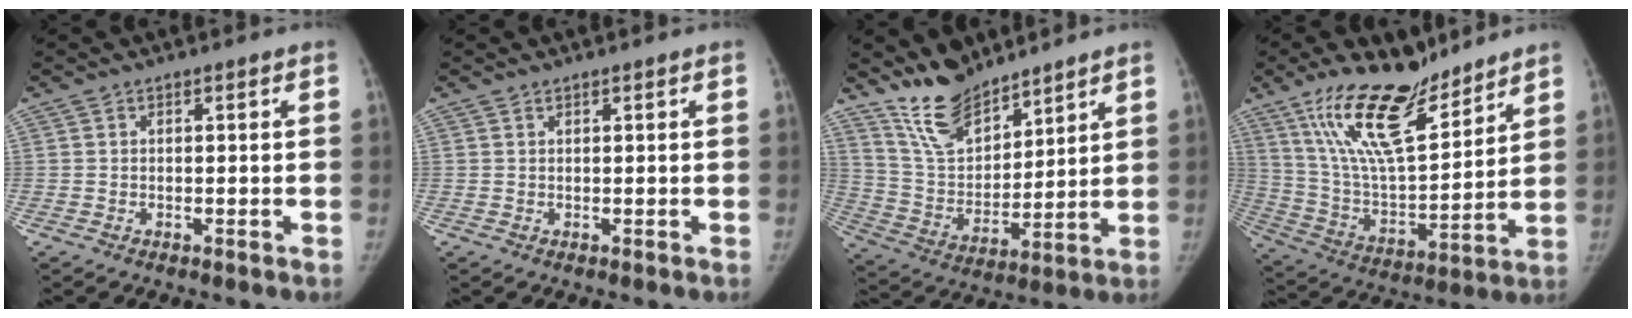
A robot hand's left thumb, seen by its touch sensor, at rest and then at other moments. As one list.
[{"total": 0.0}, {"total": 12.2, "force": [10.4, 4.8, 4.2], "torque": [-0.051, -0.067, 0.211]}, {"total": 19.7, "force": [13.9, 6.8, 12.2], "torque": [-0.187, -0.076, 0.260]}]